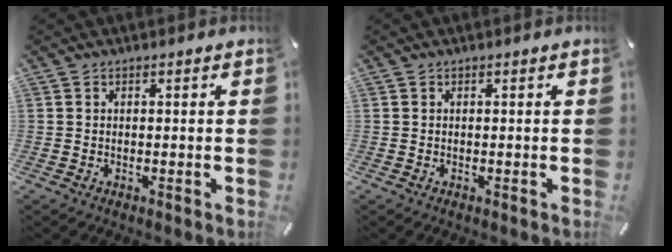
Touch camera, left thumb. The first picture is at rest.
{"total": 0.0}